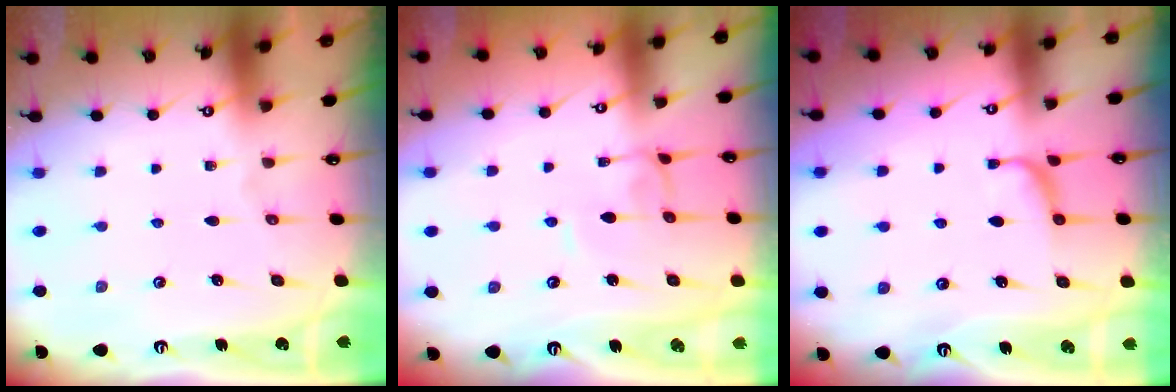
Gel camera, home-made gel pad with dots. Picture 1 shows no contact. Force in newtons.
{"total": 1.8, "press": 1.7, "slide": 0.3}
{"total": 0.7, "press": 0.3, "slide": 0.6}